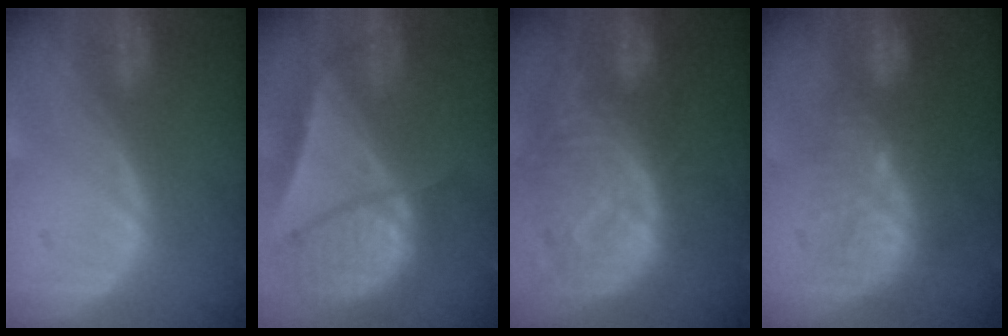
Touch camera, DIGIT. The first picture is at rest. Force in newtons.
{"total": 9.4, "press": 8.1, "slide": 4.7}
{"total": 12.2, "press": 10.5, "slide": 6.2}
{"total": 9.3, "press": 8.6, "slide": 3.6}